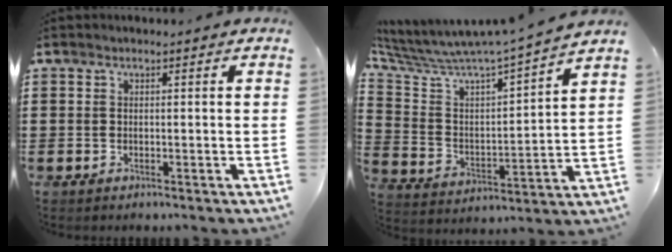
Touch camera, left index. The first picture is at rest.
{"total": 6.0, "force": [5.8, 0.0, 1.4], "torque": [-0.064, -0.061, 0.088]}